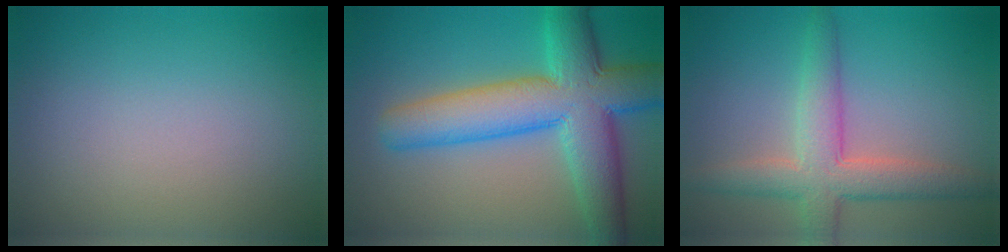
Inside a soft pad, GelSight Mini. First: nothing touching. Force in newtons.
{"total": 10.3, "press": 10.3, "slide": 0.2}
{"total": 5.2, "press": 5.2, "slide": 0.3}